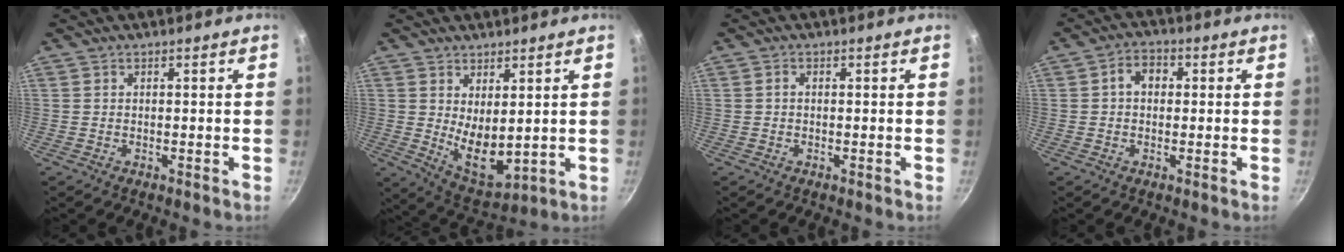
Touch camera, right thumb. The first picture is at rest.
{"total": 8.9, "force": [1.9, 4.3, 7.5], "torque": [-0.107, -0.038, 0.053]}
{"total": 0.9, "force": [0.0, 0.7, 0.6], "torque": [-0.010, 0.006, -0.001]}
{"total": 4.5, "force": [0.6, 3.4, 2.9], "torque": [-0.025, 0.012, 0.003]}